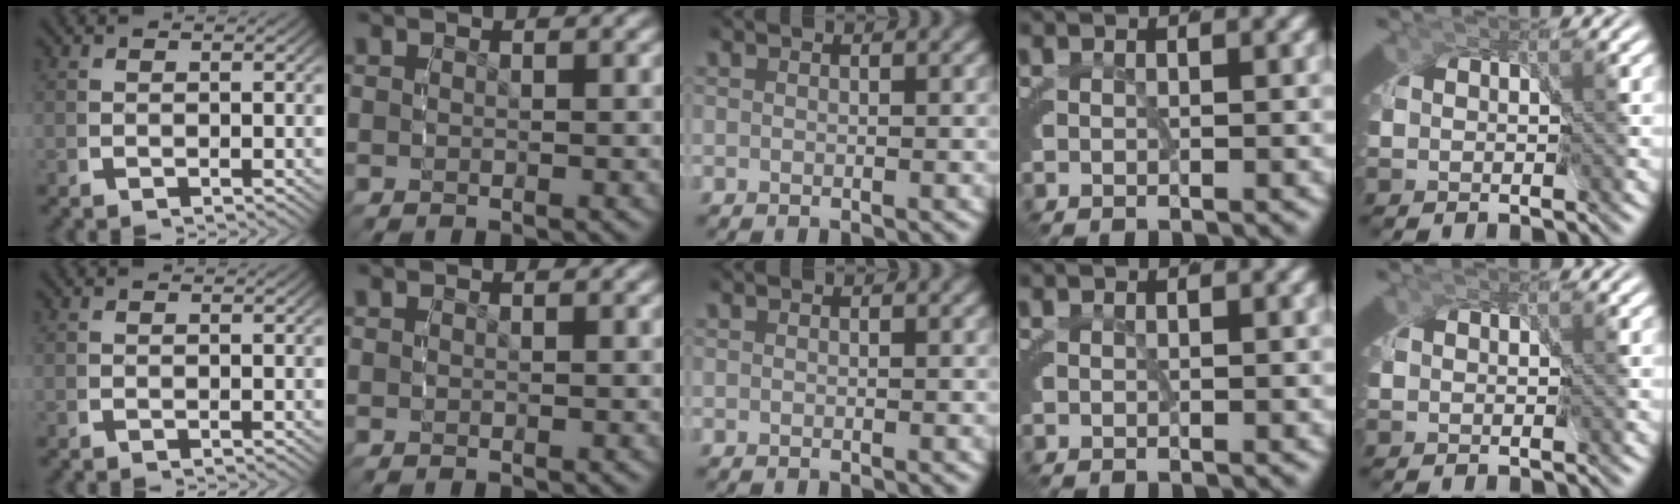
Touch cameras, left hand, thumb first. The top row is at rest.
{}